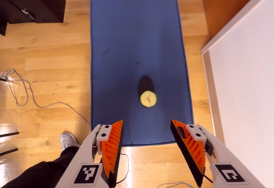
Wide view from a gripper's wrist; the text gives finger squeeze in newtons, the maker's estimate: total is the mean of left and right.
{"total": 0.7, "left": 1.1, "right": 0.4}